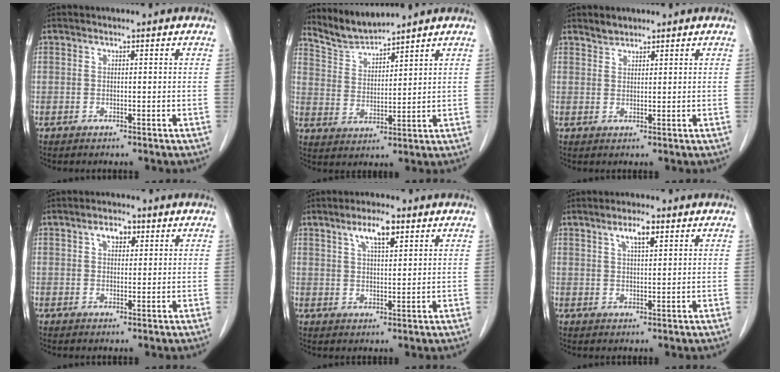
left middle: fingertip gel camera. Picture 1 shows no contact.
{"total": 5.7, "force": [5.7, -0.6, -0.2], "torque": [-0.007, 0.000, 0.125]}
{"total": 1.7, "force": [1.6, 0.6, 0.1], "torque": [-0.004, 0.002, 0.030]}
{"total": 2.8, "force": [1.3, 1.7, 1.9], "torque": [-0.031, 0.010, 0.020]}
{"total": 5.2, "force": [3.0, 1.2, 4.1], "torque": [-0.077, 0.005, 0.052]}
{"total": 3.5, "force": [1.9, 0.7, 2.8], "torque": [-0.053, 0.002, 0.034]}